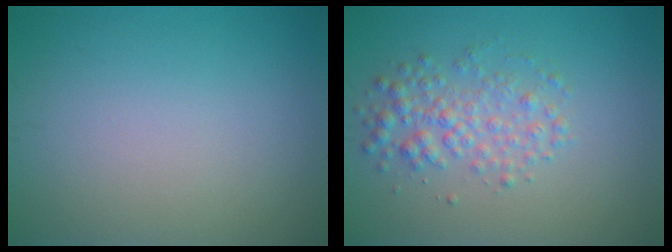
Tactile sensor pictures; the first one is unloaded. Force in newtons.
{"total": 3.0, "press": 3.0, "slide": 0.0}